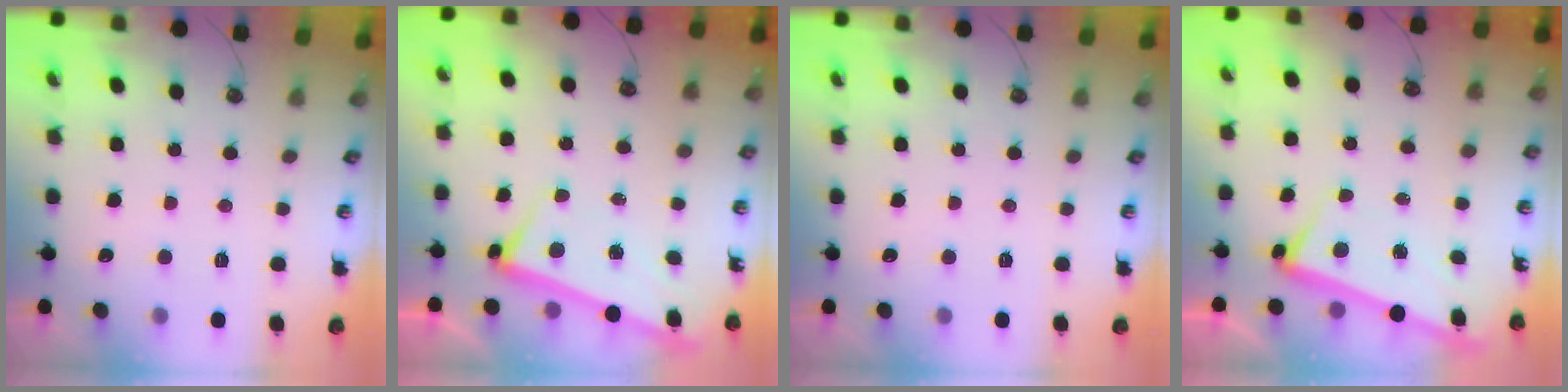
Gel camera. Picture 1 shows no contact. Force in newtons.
{"total": 2.5, "press": 2.4, "slide": 0.7}
{"total": 0.0}
{"total": 2.5, "press": 2.2, "slide": 1.1}